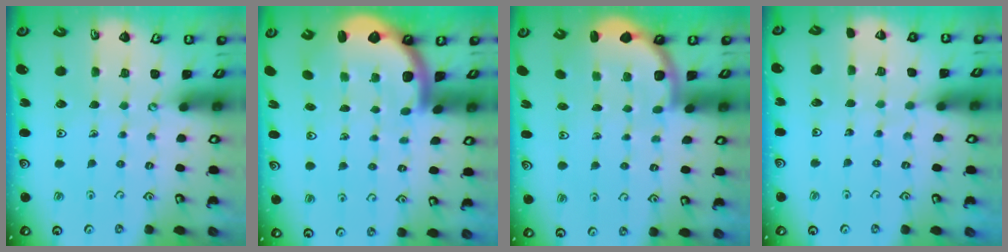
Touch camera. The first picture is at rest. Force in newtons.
{"total": 3.0, "press": 2.9, "slide": 0.4}
{"total": 3.3, "press": 2.9, "slide": 1.6}
{"total": 1.7, "press": 1.7, "slide": 0.2}